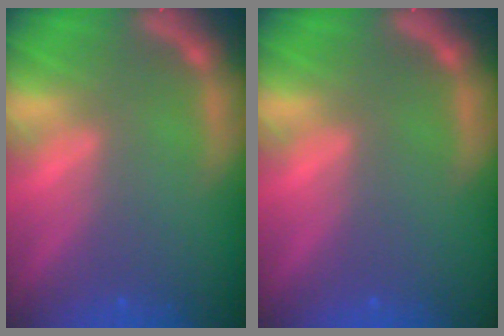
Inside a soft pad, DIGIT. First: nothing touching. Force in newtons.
{"total": 0.0}